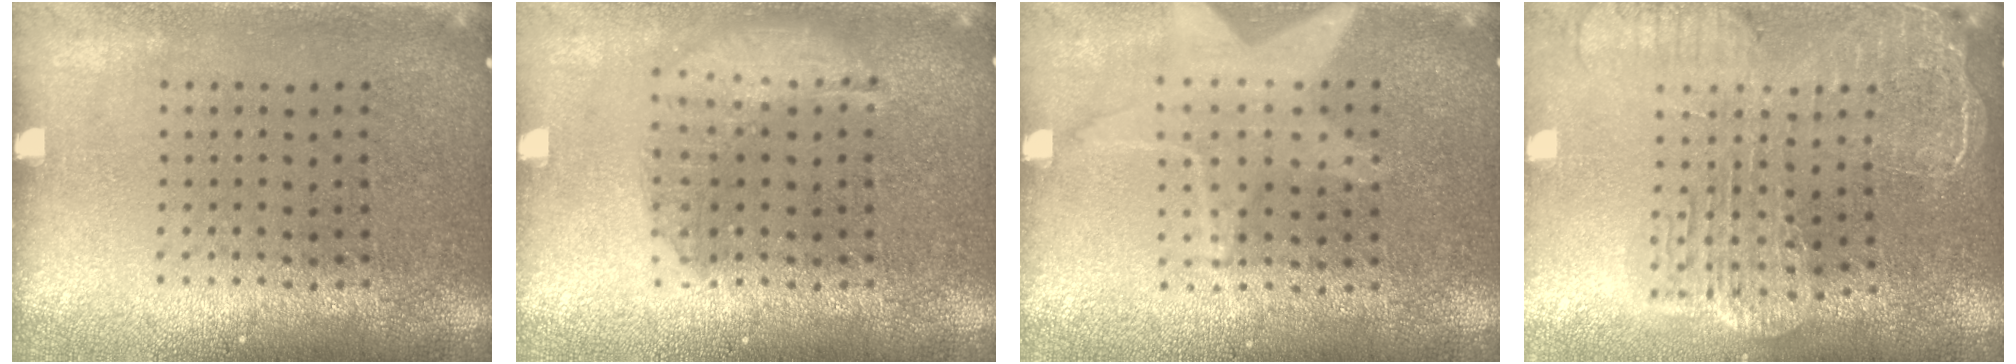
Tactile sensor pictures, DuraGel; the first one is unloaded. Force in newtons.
{"total": 1.4, "press": 1.3, "slide": 0.6}
{"total": 1.0, "press": 1.0, "slide": 0.1}
{"total": 2.3, "press": 2.0, "slide": 1.1}